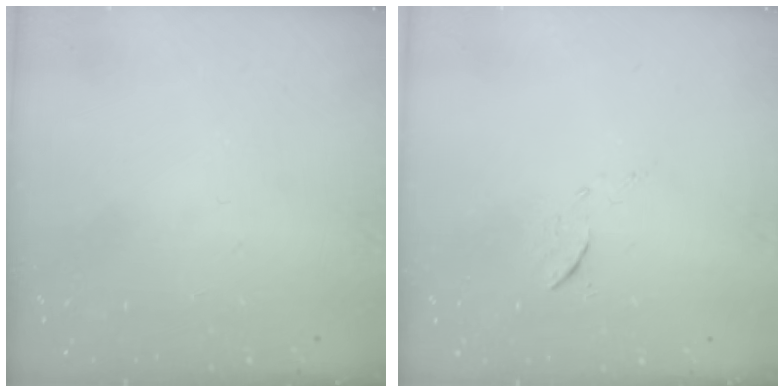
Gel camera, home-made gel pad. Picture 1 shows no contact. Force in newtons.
{"total": 5.3, "press": 5.3, "slide": 0.6}